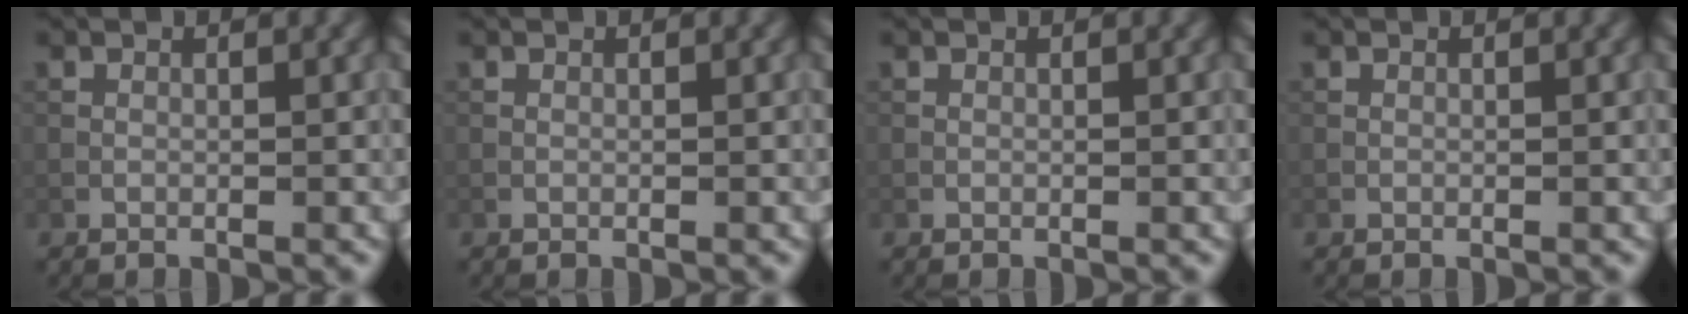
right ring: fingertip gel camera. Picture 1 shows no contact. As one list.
[{"total": 0.0}, {"total": 0.0}, {"total": 0.0}]